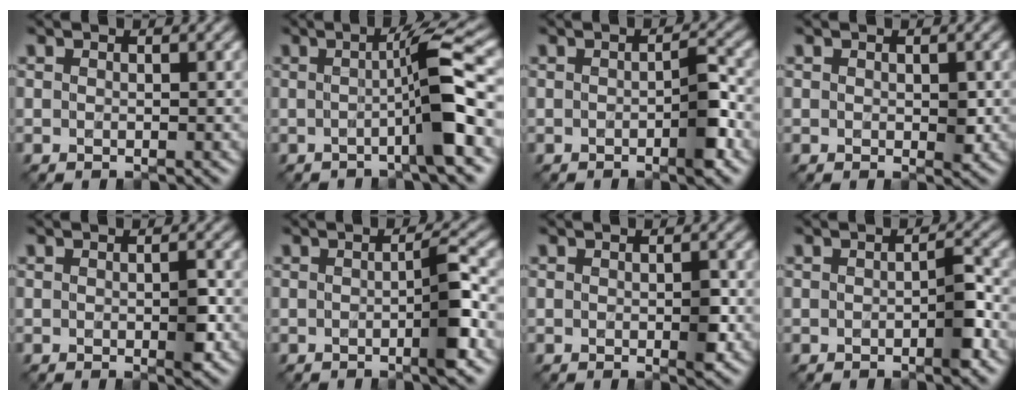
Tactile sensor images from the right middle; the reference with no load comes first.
{"total": 6.1, "force": [-0.8, 0.6, 6.0], "torque": [-0.087, 0.008, -0.024]}
{"total": 2.8, "force": [-0.9, 0.5, 2.6], "torque": [-0.039, 0.002, -0.016]}
{"total": 1.3, "force": [0.0, 0.7, 1.1], "torque": [-0.011, -0.003, 0.002]}
{"total": 1.9, "force": [-0.4, 0.5, 1.8], "torque": [-0.026, -0.002, -0.007]}
{"total": 3.4, "force": [-0.7, 0.4, 3.3], "torque": [-0.050, 0.003, -0.017]}
{"total": 1.7, "force": [-0.4, 0.6, 1.6], "torque": [-0.023, -0.001, -0.005]}
{"total": 2.3, "force": [-0.9, 0.5, 2.1], "torque": [-0.031, 0.002, -0.014]}